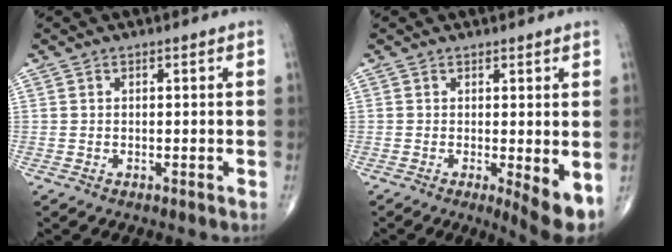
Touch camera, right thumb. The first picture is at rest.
{"total": 5.3, "force": [-0.4, 1.3, 5.2], "torque": [-0.073, -0.016, -0.005]}